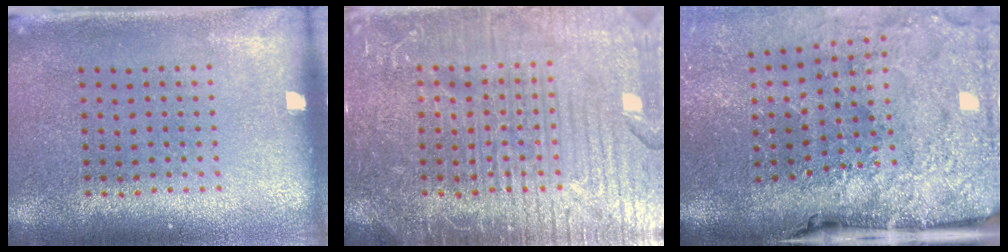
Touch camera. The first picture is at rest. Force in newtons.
{"total": 7.1, "press": 7.0, "slide": 0.8}
{"total": 4.8, "press": 3.7, "slide": 3.0}